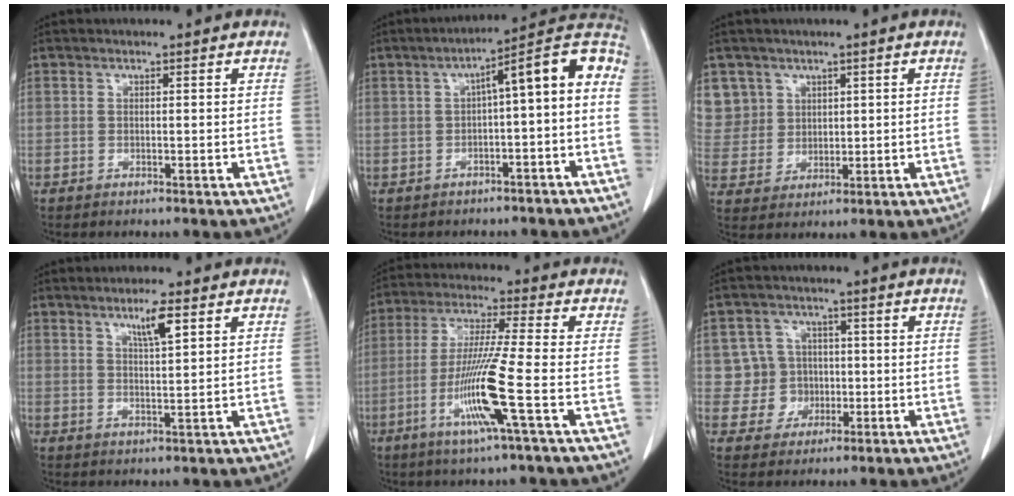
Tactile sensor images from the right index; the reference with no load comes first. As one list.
[{"total": 11.1, "force": [-0.4, 1.5, 11.0], "torque": [-0.149, 0.048, -0.012]}, {"total": 7.7, "force": [4.1, 6.5, -0.1], "torque": [0.000, 0.011, 0.095]}, {"total": 4.3, "force": [2.3, 0.0, 3.6], "torque": [-0.061, -0.003, 0.039]}, {"total": 11.4, "force": [-3.9, -1.3, 10.6], "torque": [-0.211, -0.020, -0.080]}, {"total": 5.8, "force": [-0.2, 5.8, 0.2], "torque": [0.010, 0.017, 0.001]}]